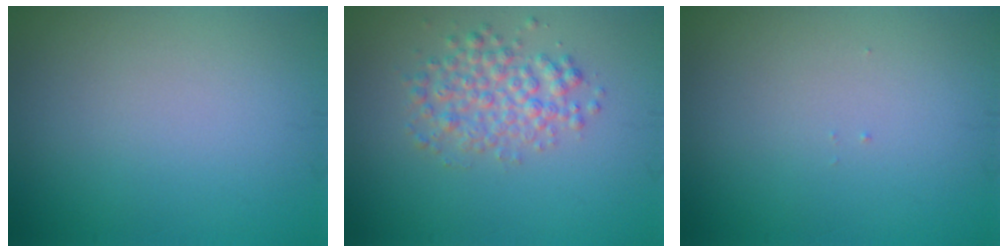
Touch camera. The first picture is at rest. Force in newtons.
{"total": 3.3, "press": 3.3, "slide": 0.1}
{"total": 0.0}